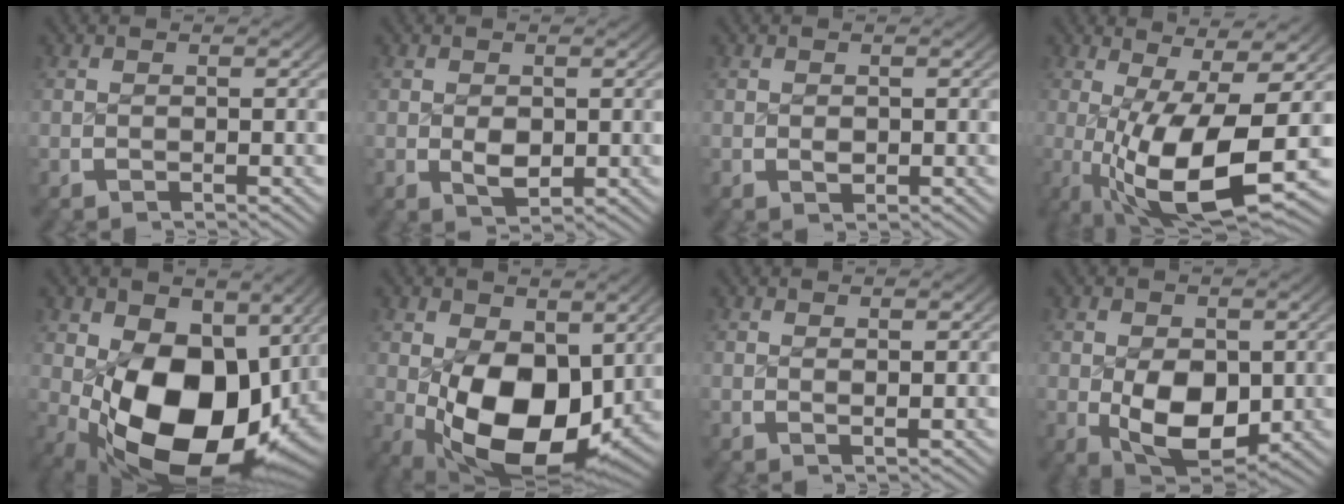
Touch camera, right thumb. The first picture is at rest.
{"total": 2.8, "force": [-0.1, 2.0, 2.0], "torque": [-0.044, -0.023, 0.010]}
{"total": 1.1, "force": [0.1, 0.9, 0.7], "torque": [-0.017, -0.010, 0.008]}
{"total": 13.1, "force": [-1.4, 5.8, 11.7], "torque": [-0.220, -0.047, 0.010]}
{"total": 18.2, "force": [-2.3, 11.8, 13.7], "torque": [-0.255, -0.092, 0.007]}
{"total": 14.1, "force": [-1.7, 9.0, 10.7], "torque": [-0.202, -0.078, 0.011]}
{"total": 0.8, "force": [0.6, 0.1, 0.6], "torque": [-0.007, -0.003, 0.014]}
{"total": 8.2, "force": [-1.1, 5.4, 6.1], "torque": [-0.129, -0.056, 0.007]}